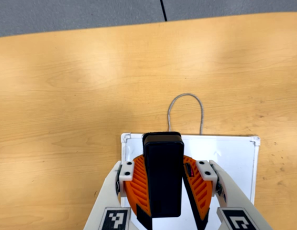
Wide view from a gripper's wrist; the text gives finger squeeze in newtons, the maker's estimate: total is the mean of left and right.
{"total": 9.9, "left": 9.8, "right": 10.0}